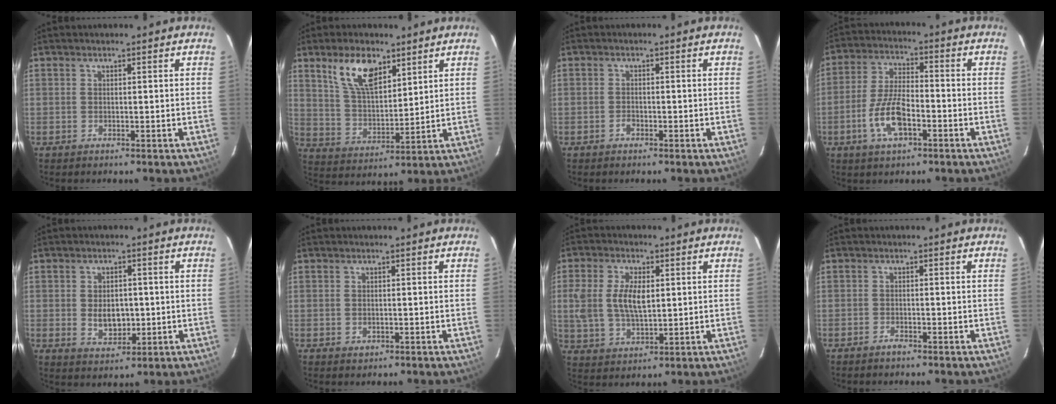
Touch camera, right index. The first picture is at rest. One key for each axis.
{"total": 11.0, "fx": 6.5, "fy": 5.1, "fz": 7.2, "tx": -0.132, "ty": 0.011, "tz": 0.132}
{"total": 1.1, "fx": -0.8, "fy": 0.7, "fz": 0.5, "tx": -0.009, "ty": 0.002, "tz": -0.013}
{"total": 9.5, "fx": -3.9, "fy": 3.8, "fz": 7.9, "tx": -0.165, "ty": 0.002, "tz": -0.071}
{"total": 5.9, "fx": -0.4, "fy": 4.1, "fz": 4.2, "tx": -0.074, "ty": -0.004, "tz": 0.002}
{"total": 0.9, "fx": -0.2, "fy": 0.8, "fz": 0.4, "tx": -0.005, "ty": -0.001, "tz": -0.001}
{"total": 8.9, "fx": 1.1, "fy": 4.8, "fz": 7.5, "tx": -0.156, "ty": 0.005, "tz": 0.025}
{"total": 1.3, "fx": -1.2, "fy": 0.3, "fz": 0.5, "tx": -0.012, "ty": 0.002, "tz": -0.024}